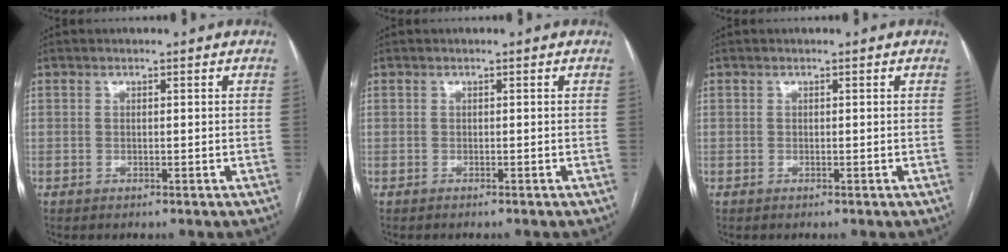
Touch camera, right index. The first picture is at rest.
{"total": 1.1, "force": [-1.0, 0.0, 0.4], "torque": [-0.005, -0.001, -0.016]}
{"total": 0.0}